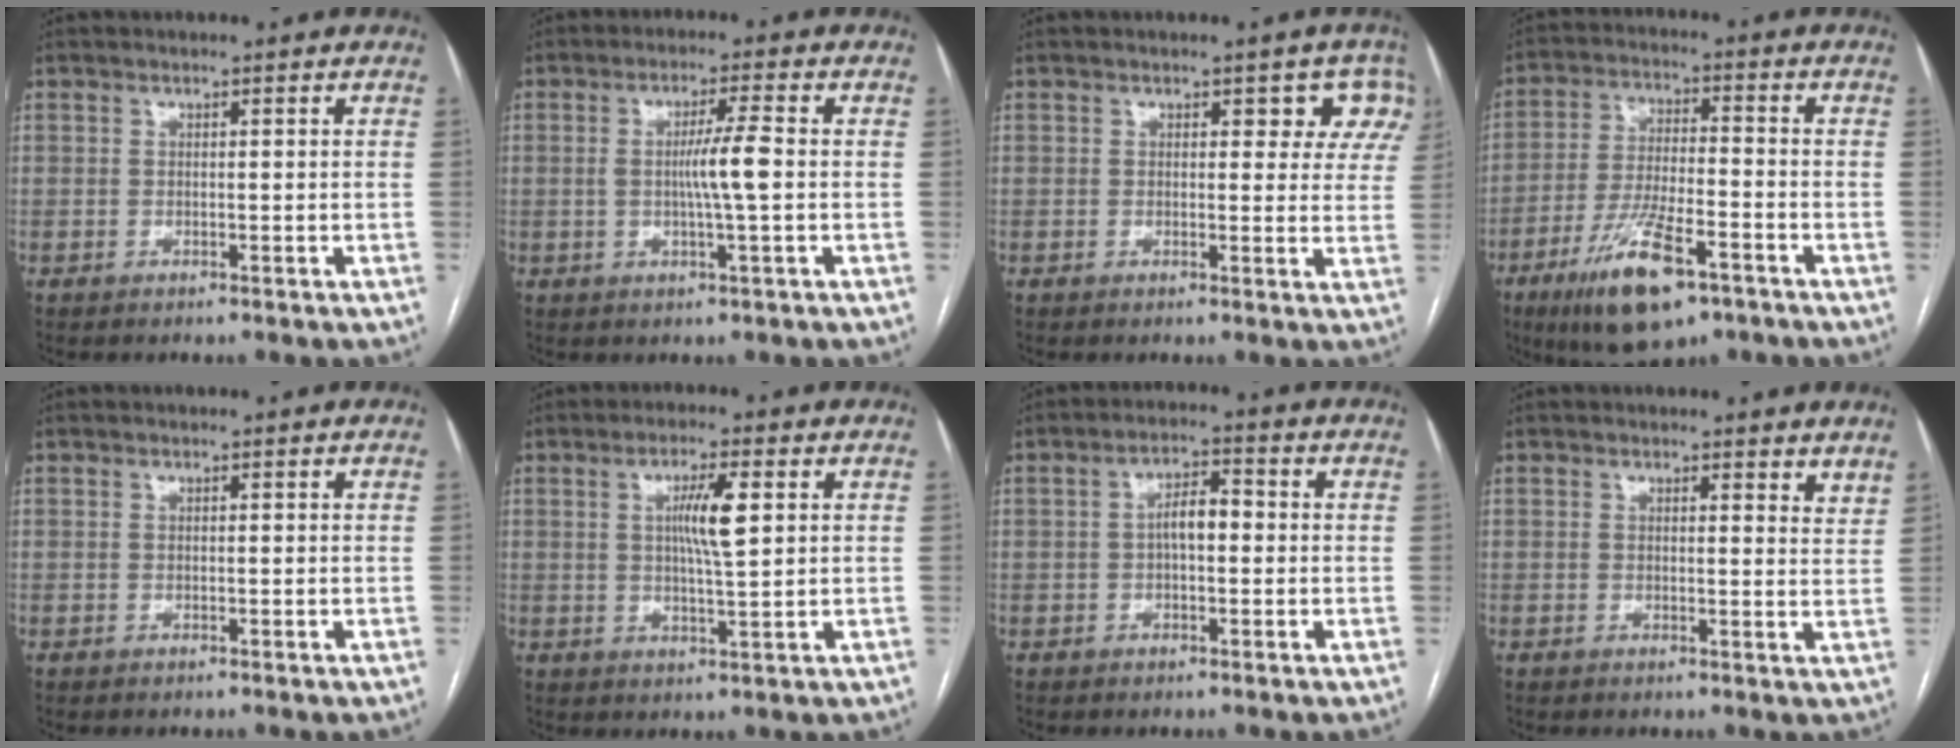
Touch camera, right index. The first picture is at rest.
{"total": 5.2, "force": [-0.2, -0.4, 5.2], "torque": [-0.091, 0.000, -0.005]}
{"total": 5.3, "force": [3.4, 3.2, 2.6], "torque": [0.001, -0.002, 0.019]}
{"total": 13.4, "force": [-7.7, 3.5, 10.4], "torque": [-0.202, -0.018, -0.129]}
{"total": 0.0}
{"total": 6.0, "force": [1.4, 0.4, 5.9], "torque": [-0.106, 0.000, 0.025]}
{"total": 4.3, "force": [-0.1, 1.7, 3.9], "torque": [-0.070, 0.017, -0.004]}
{"total": 4.3, "force": [3.9, 1.1, 1.4], "torque": [-0.007, -0.015, 0.030]}